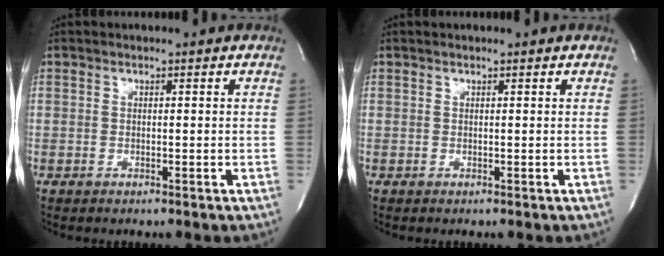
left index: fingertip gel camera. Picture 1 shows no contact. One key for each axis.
{"total": 0.7, "fx": 0.7, "fy": 0.0, "fz": 0.2, "tx": -0.009, "ty": 0.003, "tz": 0.009}